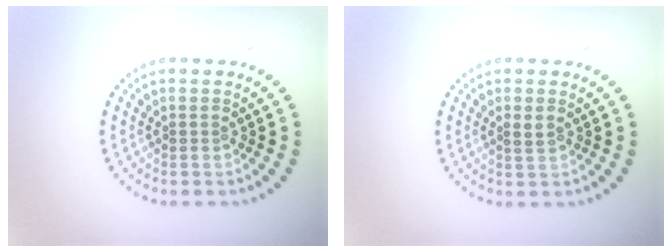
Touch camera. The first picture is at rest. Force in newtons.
{"total": 1.0, "press": 1.0, "slide": 0.3}